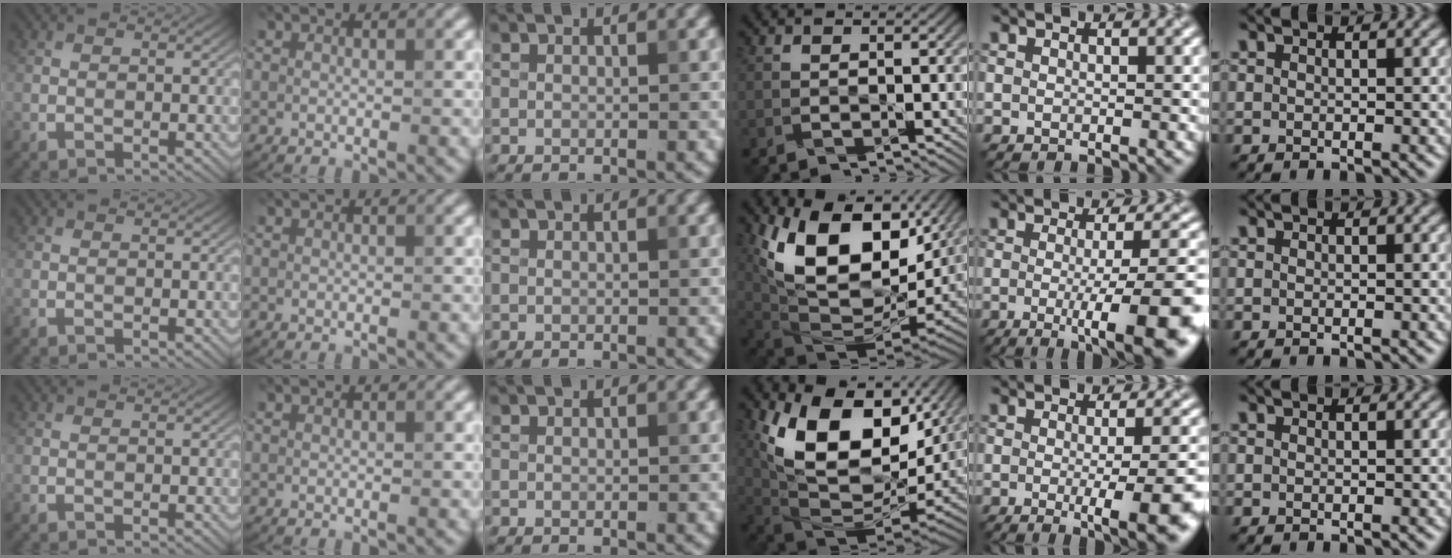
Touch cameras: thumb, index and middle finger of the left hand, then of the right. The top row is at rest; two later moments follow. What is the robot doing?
{"motion": "assemble", "object": "legos"}